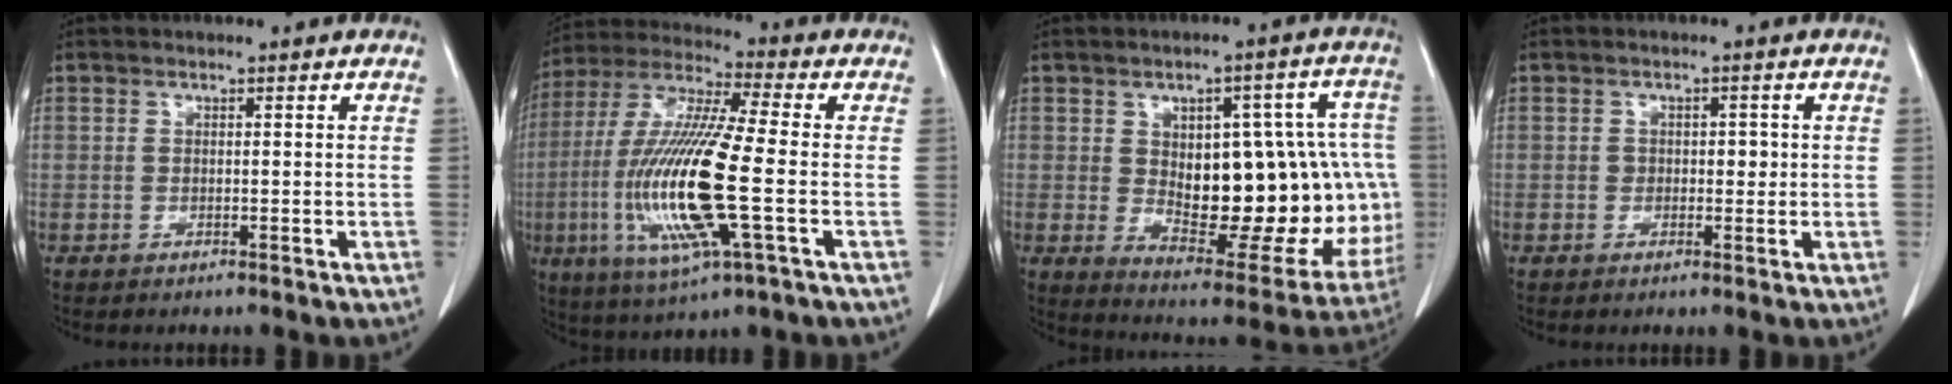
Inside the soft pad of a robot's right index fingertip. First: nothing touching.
{"total": 18.3, "force": [-3.4, 1.6, 17.9], "torque": [-0.381, -0.015, -0.065]}
{"total": 24.7, "force": [-0.1, 10.4, 22.4], "torque": [-0.243, 0.026, 0.032]}
{"total": 2.3, "force": [0.1, 1.6, 1.6], "torque": [-0.021, 0.007, 0.002]}